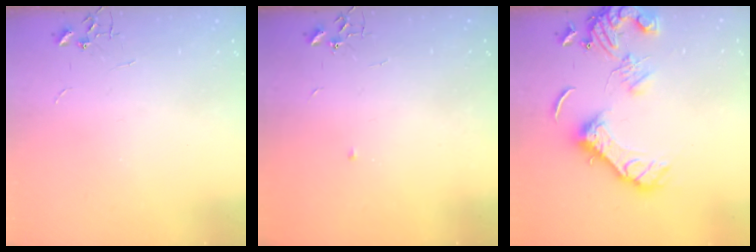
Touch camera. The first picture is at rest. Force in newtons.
{"total": 4.2, "press": 4.2, "slide": 0.6}
{"total": 15.8, "press": 15.7, "slide": 2.0}